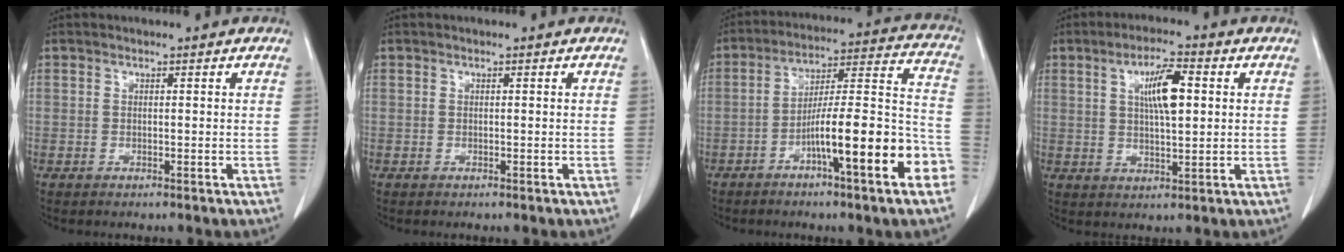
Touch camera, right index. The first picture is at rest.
{"total": 0.0}
{"total": 17.3, "force": [-7.3, 1.3, 15.7], "torque": [-0.214, 0.018, -0.111]}
{"total": 7.3, "force": [1.9, 1.6, 6.8], "torque": [-0.119, 0.007, 0.035]}